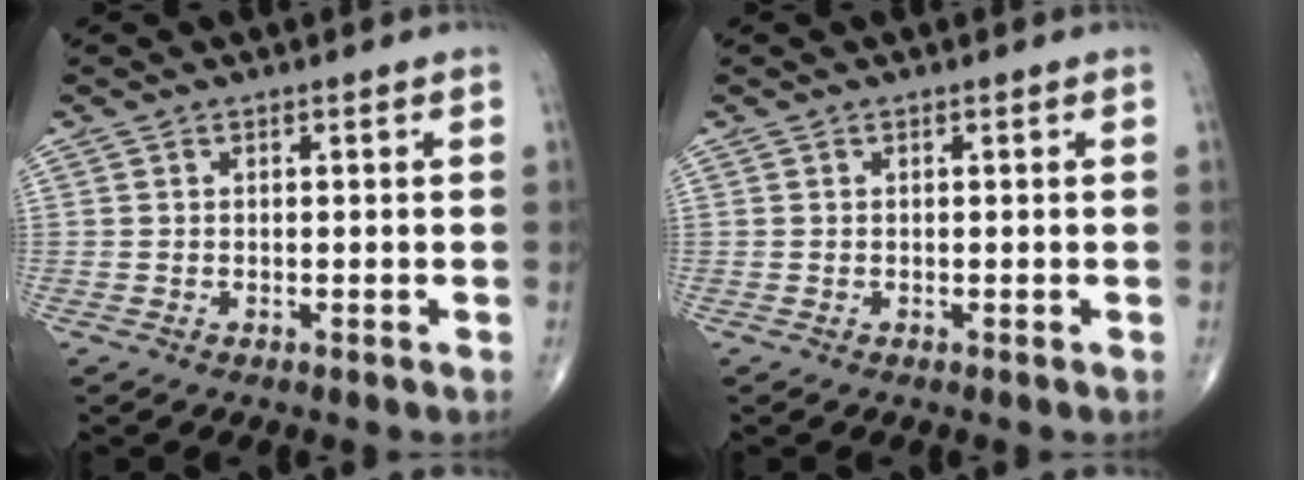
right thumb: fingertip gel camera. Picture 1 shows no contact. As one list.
[{"total": 0.0}]